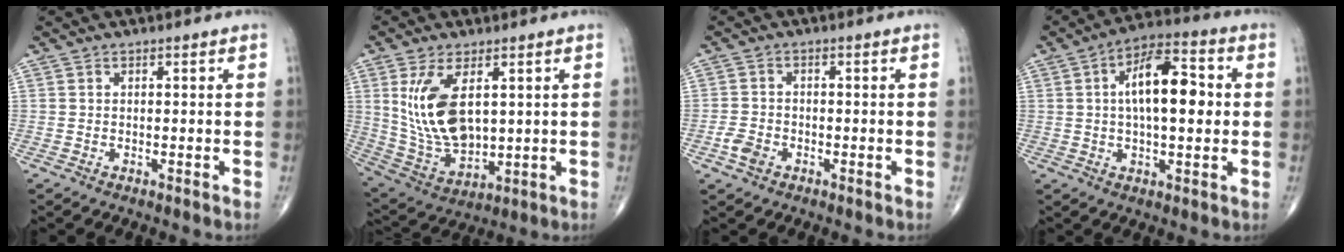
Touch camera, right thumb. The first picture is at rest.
{"total": 14.0, "force": [3.5, 7.4, 11.4], "torque": [-0.214, -0.019, 0.086]}
{"total": 3.2, "force": [-1.6, 2.2, 1.7], "torque": [-0.032, 0.009, -0.030]}
{"total": 13.8, "force": [1.7, 6.1, 12.3], "torque": [-0.185, 0.020, 0.020]}